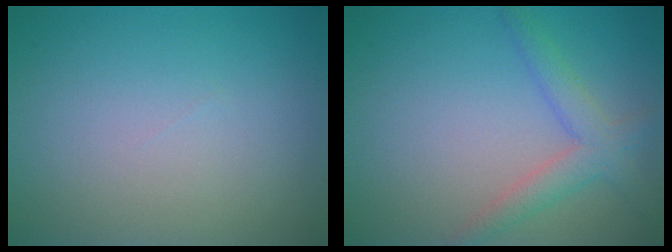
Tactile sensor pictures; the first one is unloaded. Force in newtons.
{"total": 3.0, "press": 3.0, "slide": 0.1}